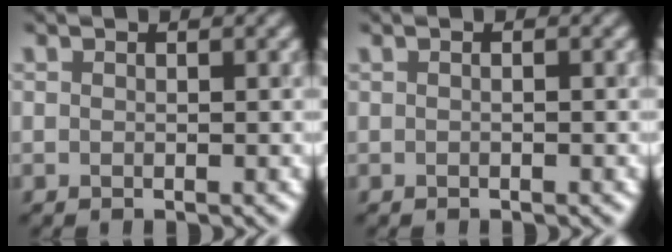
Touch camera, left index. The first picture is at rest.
{"total": 0.6, "force": [-0.1, 0.2, 0.5], "torque": [-0.001, -0.006, -0.007]}